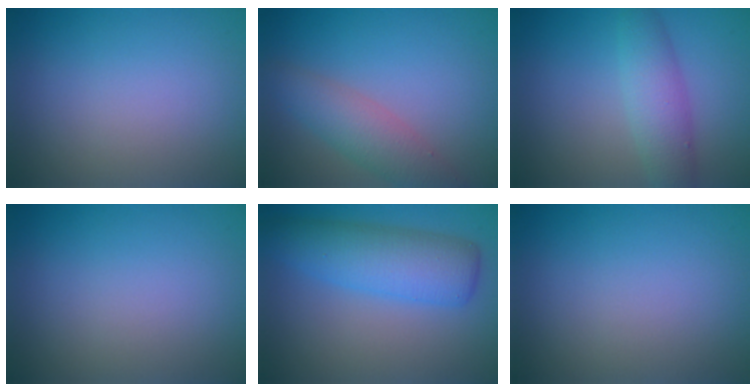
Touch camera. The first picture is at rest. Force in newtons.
{"total": 3.1, "press": 3.1, "slide": 0.3}
{"total": 3.9, "press": 3.9, "slide": 0.0}
{"total": 0.0}
{"total": 6.1, "press": 6.1, "slide": 0.2}
{"total": 0.0}